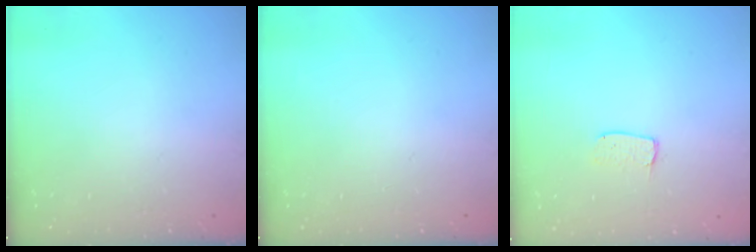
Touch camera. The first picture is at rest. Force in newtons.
{"total": 0.0}
{"total": 3.8, "press": 3.8, "slide": 0.3}